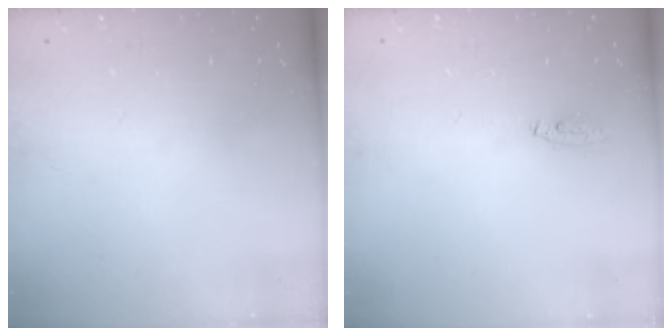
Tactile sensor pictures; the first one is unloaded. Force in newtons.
{"total": 3.1, "press": 2.8, "slide": 1.3}